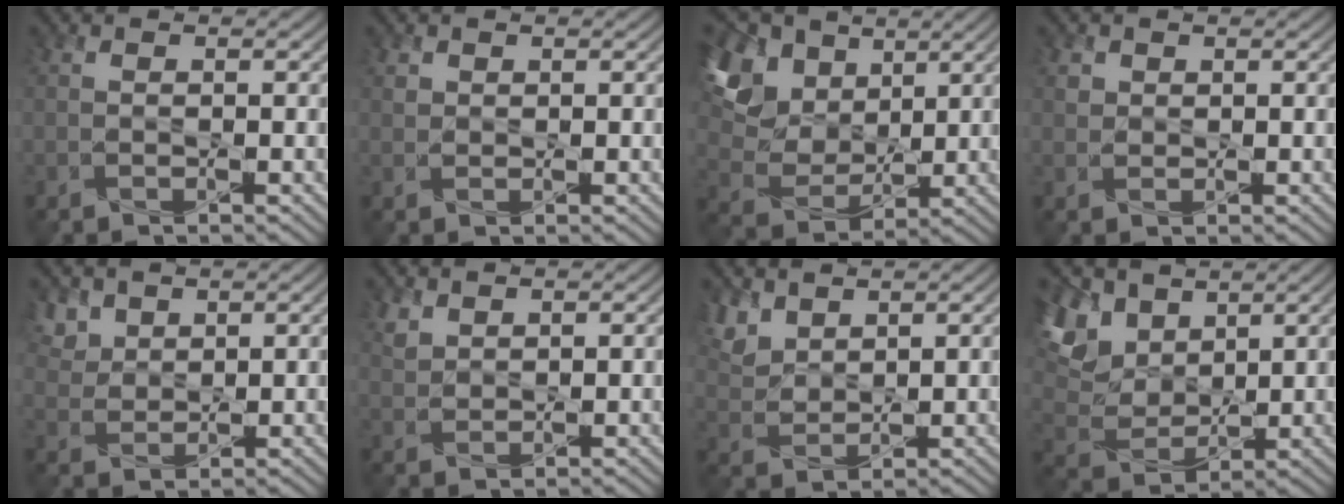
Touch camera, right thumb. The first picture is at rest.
{"total": 1.0, "force": [0.6, 0.8, 0.2], "torque": [-0.005, -0.003, 0.013]}
{"total": 14.1, "force": [6.2, 9.7, 8.2], "torque": [-0.248, 0.037, 0.113]}
{"total": 1.3, "force": [0.7, 1.1, 0.2], "torque": [-0.008, -0.003, 0.014]}
{"total": 4.3, "force": [2.6, 2.8, 1.8], "torque": [-0.059, -0.004, 0.060]}
{"total": 2.1, "force": [1.6, 1.1, 0.8], "torque": [-0.025, -0.001, 0.038]}
{"total": 5.0, "force": [3.4, 2.9, 2.4], "torque": [-0.074, -0.001, 0.074]}
{"total": 11.8, "force": [6.3, 7.3, 6.9], "torque": [-0.211, 0.020, 0.122]}